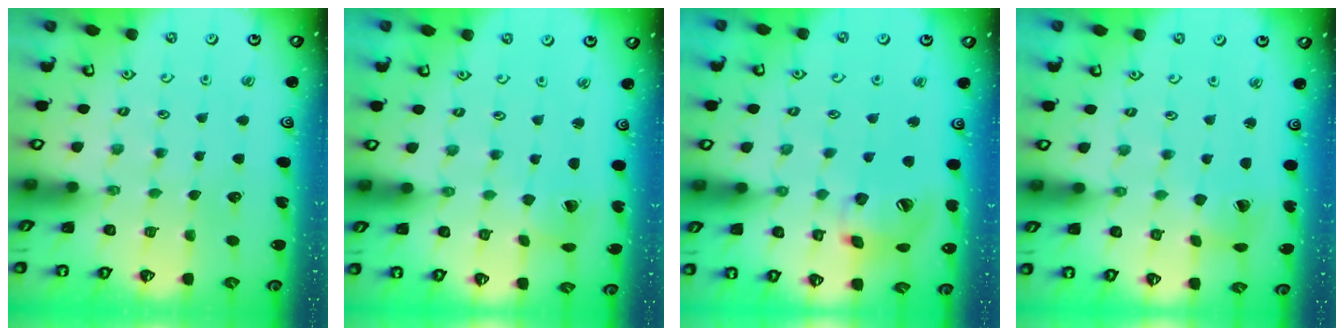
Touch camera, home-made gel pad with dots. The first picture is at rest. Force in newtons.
{"total": 1.6, "press": 1.5, "slide": 0.3}
{"total": 16.2, "press": 16.0, "slide": 2.4}
{"total": 3.0, "press": 2.9, "slide": 0.5}